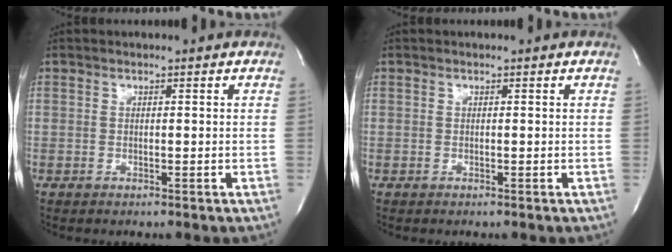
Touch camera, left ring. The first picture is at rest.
{"total": 0.0}